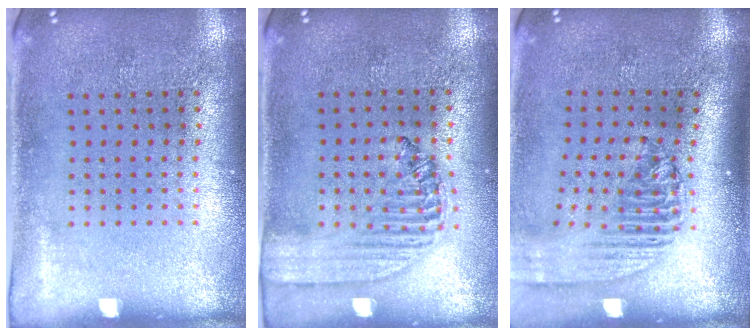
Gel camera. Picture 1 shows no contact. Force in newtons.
{"total": 1.5, "press": 1.4, "slide": 0.5}
{"total": 2.3, "press": 1.7, "slide": 1.5}